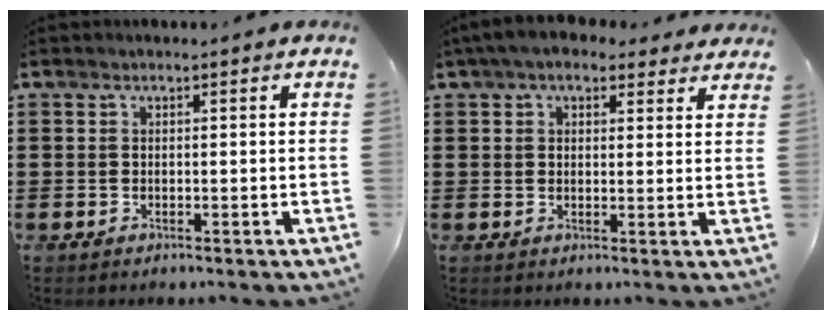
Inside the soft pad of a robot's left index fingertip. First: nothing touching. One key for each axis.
{"total": 4.7, "fx": 3.7, "fy": 1.9, "fz": 2.2, "tx": -0.056, "ty": 0.002, "tz": 0.068}